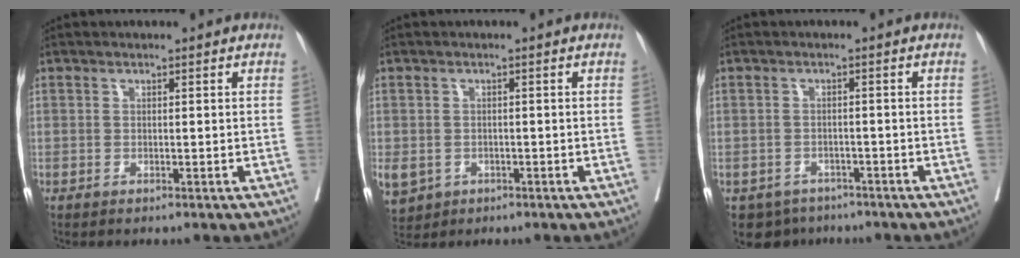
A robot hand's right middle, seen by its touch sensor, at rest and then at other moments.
{"total": 12.2, "force": [-4.9, 10.0, 5.0], "torque": [-0.161, -0.009, -0.062]}
{"total": 4.8, "force": [-3.6, 3.2, 0.4], "torque": [-0.004, 0.000, -0.054]}